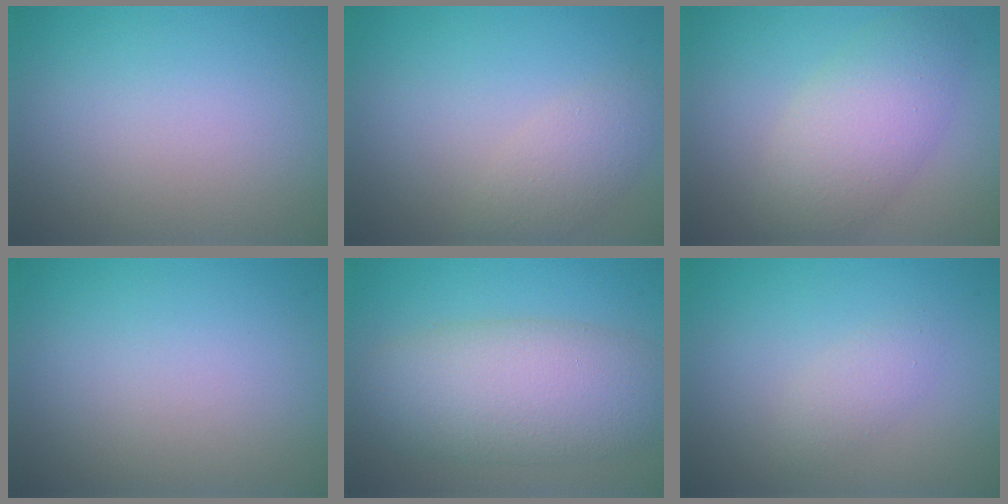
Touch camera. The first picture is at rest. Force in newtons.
{"total": 2.4, "press": 2.4, "slide": 0.2}
{"total": 5.2, "press": 5.2, "slide": 0.4}
{"total": 0.0}
{"total": 7.8, "press": 7.8, "slide": 0.3}
{"total": 1.4, "press": 1.4, "slide": 0.1}